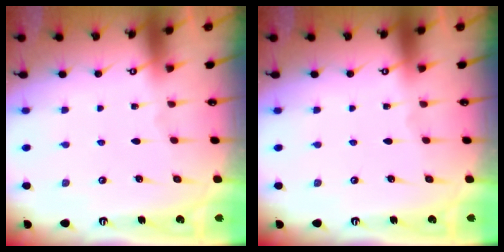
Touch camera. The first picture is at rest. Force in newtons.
{"total": 0.0}